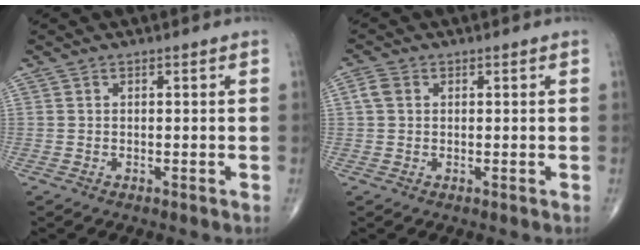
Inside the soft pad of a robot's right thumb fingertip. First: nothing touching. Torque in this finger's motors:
{"motor_torque": [-0.31, 0.31, 0.04, 0.01, 0.00]}